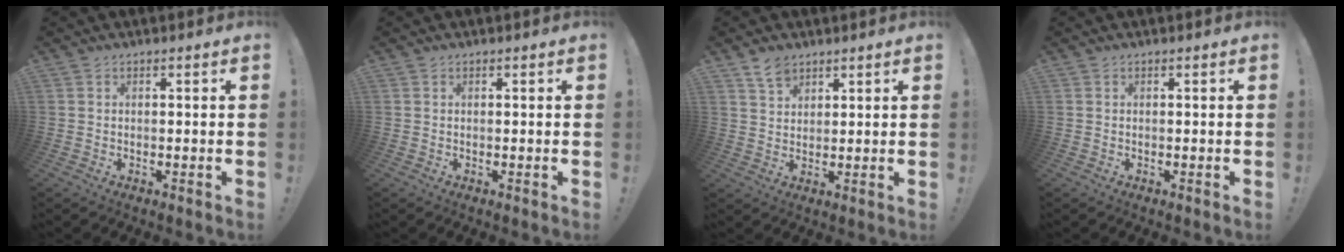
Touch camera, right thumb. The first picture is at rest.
{"total": 0.0}
{"total": 4.9, "force": [3.8, 2.6, 1.7], "torque": [-0.026, -0.018, 0.070]}
{"total": 0.0}